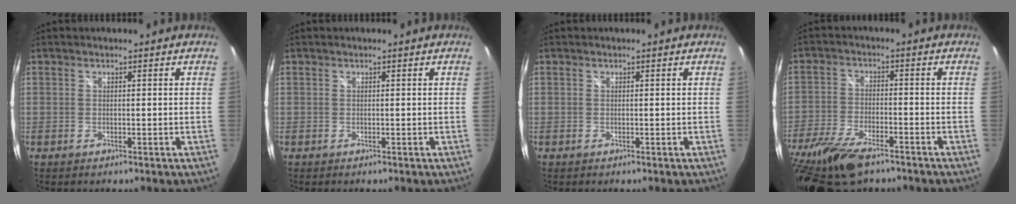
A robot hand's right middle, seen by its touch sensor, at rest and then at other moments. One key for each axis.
{"total": 0.0}
{"total": 0.0}
{"total": 16.4, "fx": -11.8, "fy": 5.9, "fz": 9.6, "tx": -0.223, "ty": -0.049, "tz": -0.215}